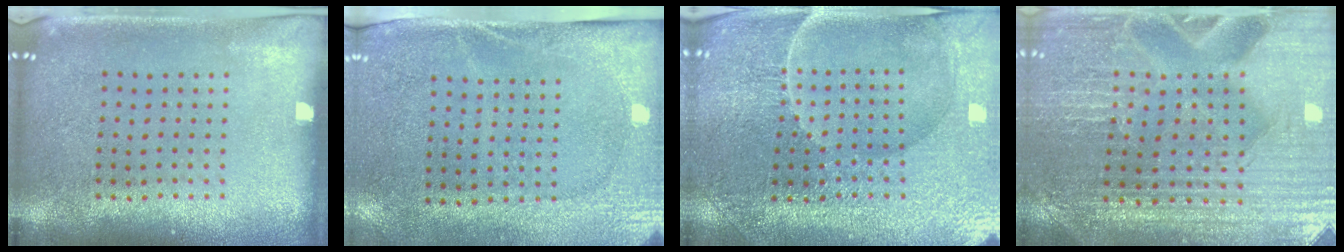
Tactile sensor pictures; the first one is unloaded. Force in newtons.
{"total": 2.7, "press": 2.2, "slide": 1.5}
{"total": 3.5, "press": 3.5, "slide": 0.2}
{"total": 3.3, "press": 3.3, "slide": 0.3}